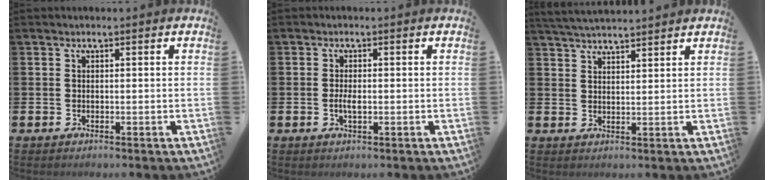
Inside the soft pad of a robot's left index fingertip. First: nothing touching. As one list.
[{"total": 1.7, "force": [-0.2, 0.7, 1.6], "torque": [-0.023, -0.003, -0.006]}, {"total": 3.8, "force": [3.8, 0.2, 0.6], "torque": [-0.016, -0.017, 0.069]}]